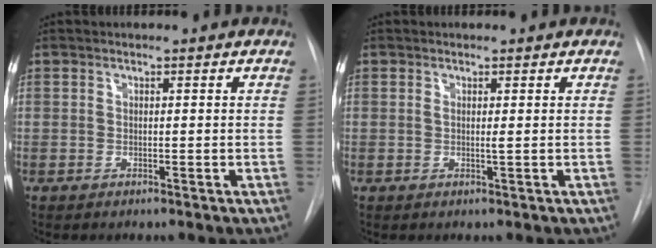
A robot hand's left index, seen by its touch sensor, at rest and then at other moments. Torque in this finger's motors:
{"motor_torque": [0.26, 0.09, 0.00, 0.00]}